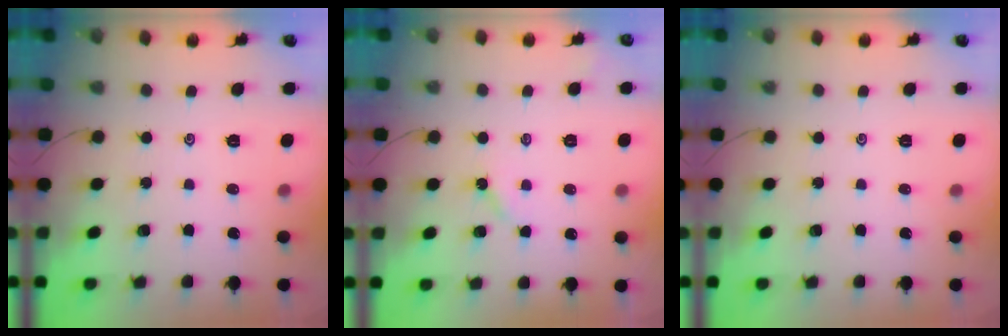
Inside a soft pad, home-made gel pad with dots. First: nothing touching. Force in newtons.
{"total": 2.3, "press": 2.3, "slide": 0.3}
{"total": 0.0}